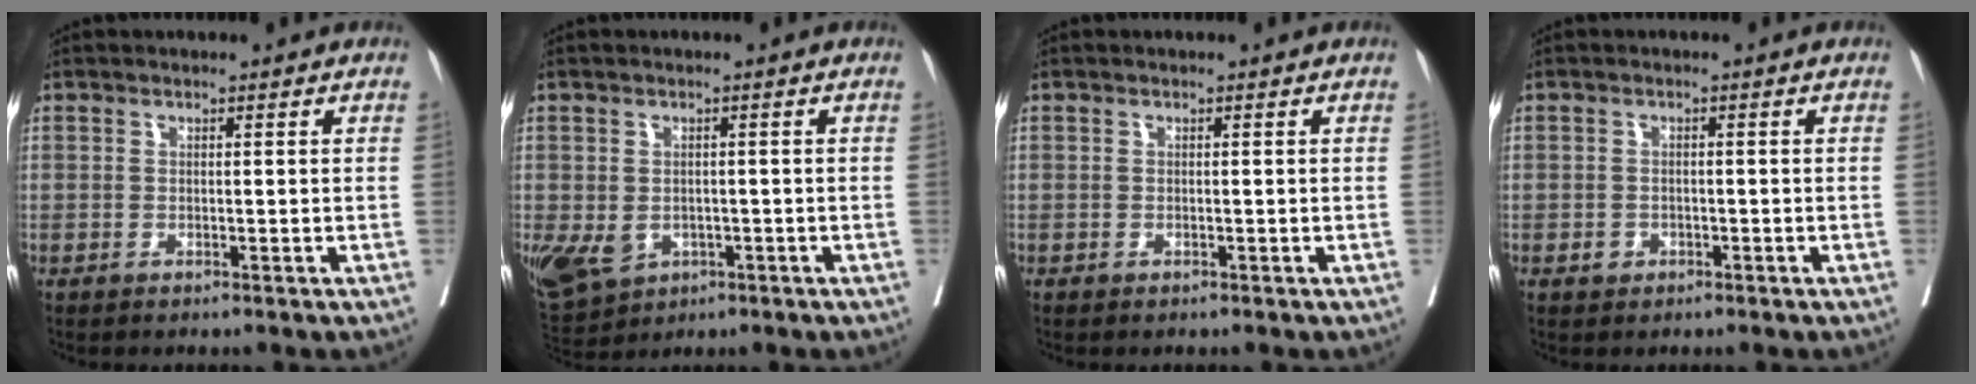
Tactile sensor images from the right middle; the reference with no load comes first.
{"total": 10.5, "force": [-3.8, 8.2, 5.3], "torque": [-0.131, -0.004, -0.048]}
{"total": 0.0}
{"total": 1.3, "force": [-0.6, 1.1, 0.4], "torque": [-0.004, 0.003, -0.006]}